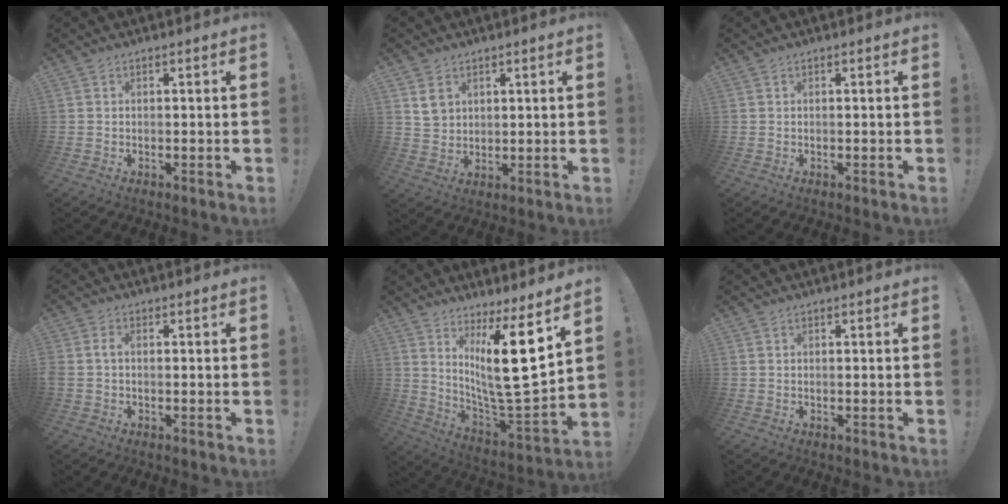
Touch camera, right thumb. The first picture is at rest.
{"total": 5.6, "force": [2.9, 4.5, 1.6], "torque": [-0.021, -0.011, 0.057]}
{"total": 0.0}
{"total": 1.8, "force": [-0.5, 0.8, 1.5], "torque": [-0.028, 0.007, -0.009]}
{"total": 17.6, "force": [7.0, 3.3, 15.8], "torque": [-0.260, -0.065, 0.110]}
{"total": 0.0}